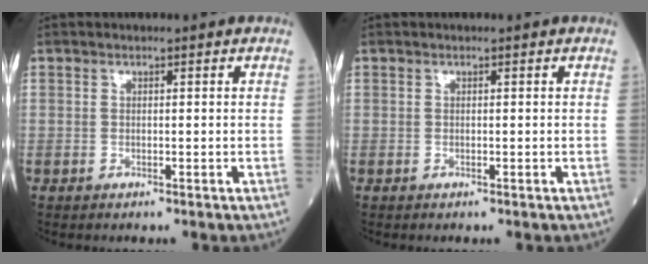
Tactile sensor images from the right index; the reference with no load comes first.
{"total": 0.0}